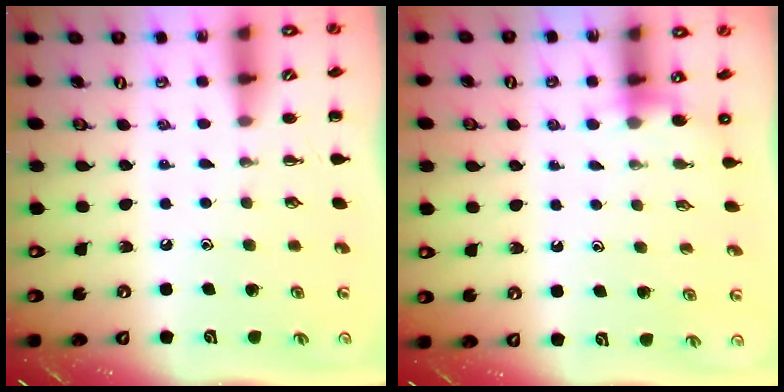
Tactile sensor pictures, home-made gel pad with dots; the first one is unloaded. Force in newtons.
{"total": 3.6, "press": 3.5, "slide": 1.0}